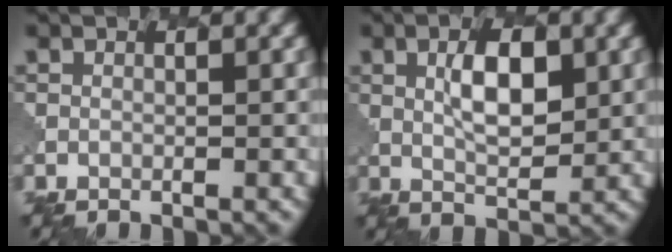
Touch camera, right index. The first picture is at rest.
{"total": 4.4, "force": [1.2, 1.8, 3.8], "torque": [-0.070, 0.002, 0.023]}